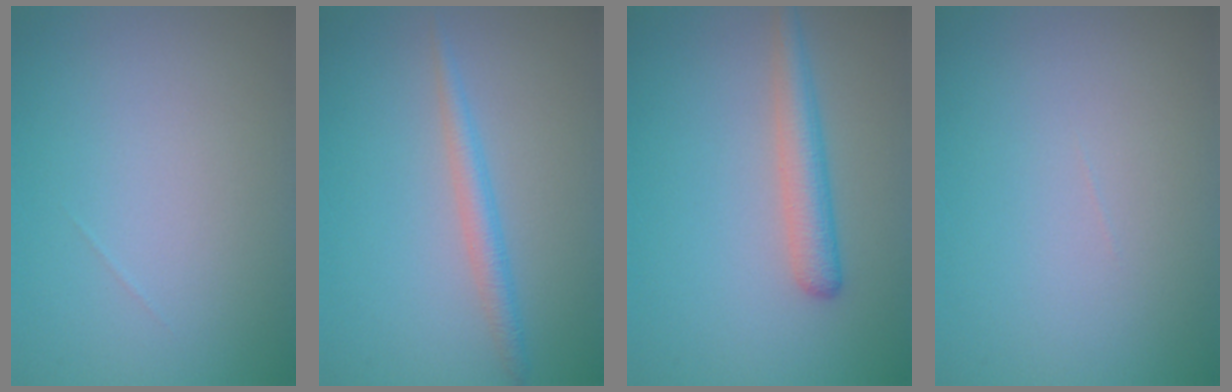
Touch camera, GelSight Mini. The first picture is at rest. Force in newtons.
{"total": 2.0, "press": 2.0, "slide": 0.1}
{"total": 2.9, "press": 2.9, "slide": 0.1}
{"total": 0.0}